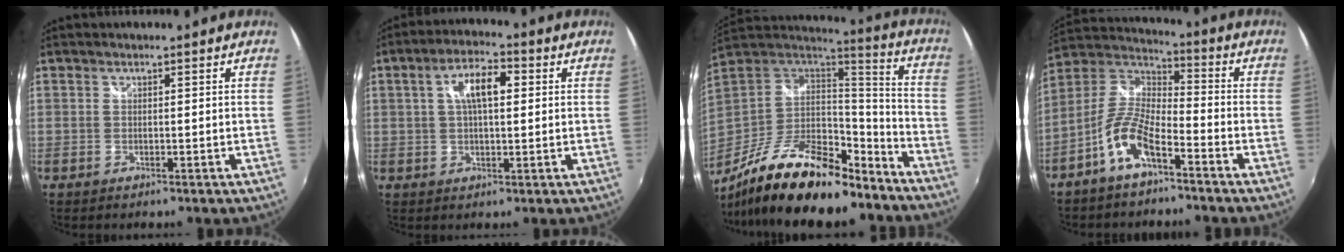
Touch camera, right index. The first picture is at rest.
{"total": 7.5, "force": [1.7, 3.2, 6.6], "torque": [-0.119, 0.018, 0.027]}
{"total": 26.3, "force": [-18.7, 9.4, 16.0], "torque": [-0.288, -0.015, -0.301]}
{"total": 10.2, "force": [-5.9, 4.0, 7.3], "torque": [-0.165, 0.012, -0.112]}